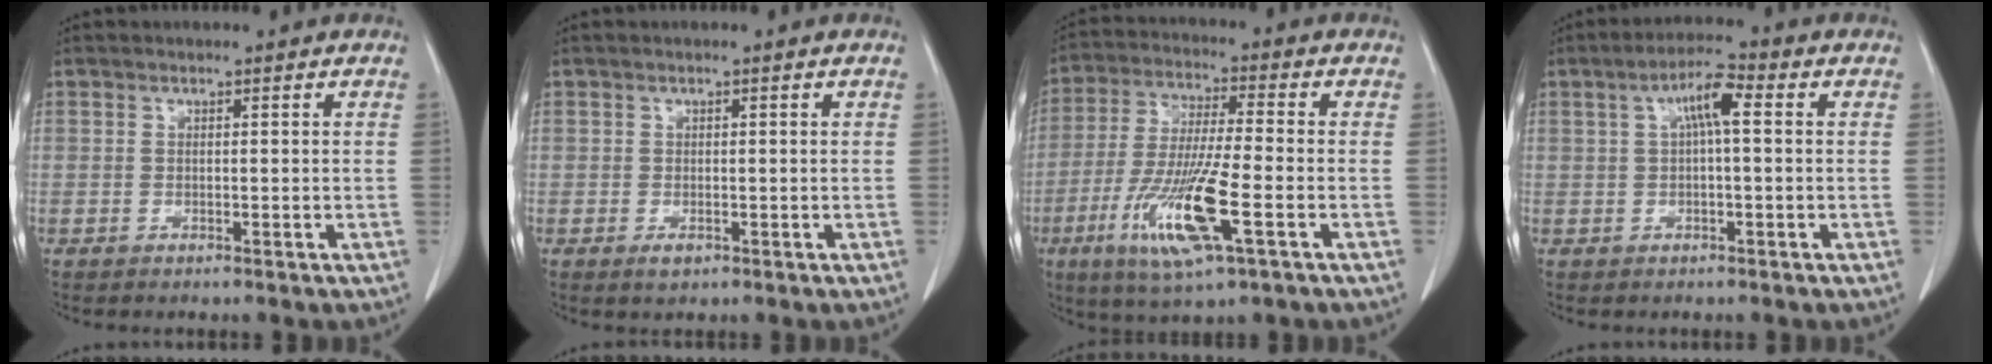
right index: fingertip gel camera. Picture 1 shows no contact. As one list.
[{"total": 1.3, "force": [-0.5, 0.9, 0.9], "torque": [-0.009, 0.000, -0.003]}, {"total": 14.1, "force": [-5.1, 1.2, 13.1], "torque": [-0.268, -0.026, -0.093]}, {"total": 5.2, "force": [1.1, 0.9, 5.0], "torque": [-0.092, 0.017, 0.018]}]